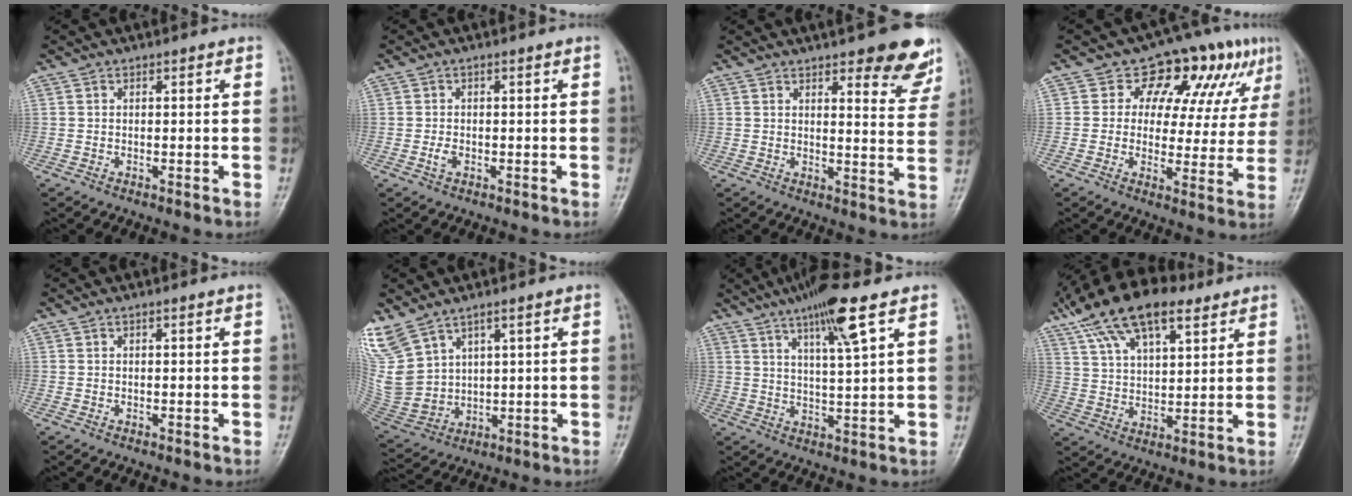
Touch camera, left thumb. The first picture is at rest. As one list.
[{"total": 1.6, "force": [-0.4, 0.8, 1.3], "torque": [-0.029, 0.009, -0.004]}, {"total": 11.5, "force": [7.8, 3.7, 7.5], "torque": [-0.055, -0.043, 0.089]}, {"total": 13.5, "force": [6.6, 8.0, 8.7], "torque": [-0.062, -0.011, 0.085]}, {"total": 0.0}, {"total": 14.1, "force": [8.1, 8.5, 7.8], "torque": [-0.182, -0.029, 0.188]}, {"total": 10.6, "force": [6.1, 0.9, 8.6], "torque": [-0.149, -0.022, 0.103]}, {"total": 17.4, "force": [10.4, 7.6, 11.7], "torque": [-0.194, -0.003, 0.188]}]